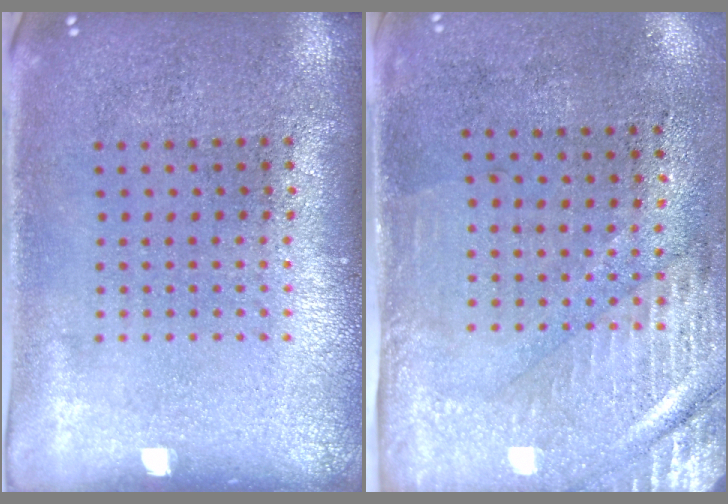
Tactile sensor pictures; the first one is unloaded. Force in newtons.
{"total": 3.0, "press": 2.5, "slide": 1.5}